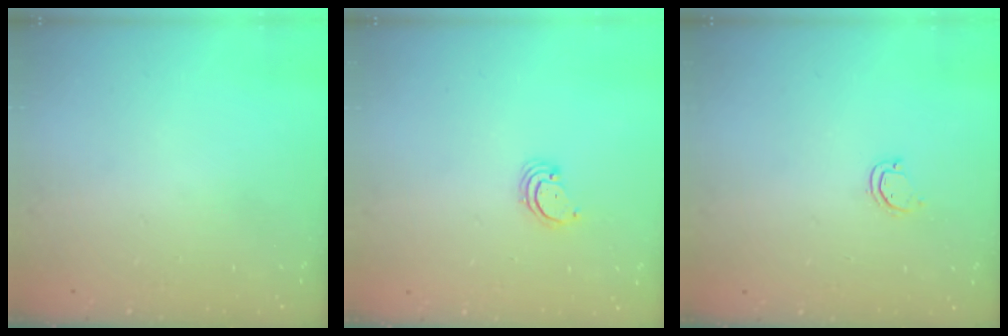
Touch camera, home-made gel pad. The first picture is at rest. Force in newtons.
{"total": 2.5, "press": 2.5, "slide": 0.2}
{"total": 3.2, "press": 3.2, "slide": 0.2}